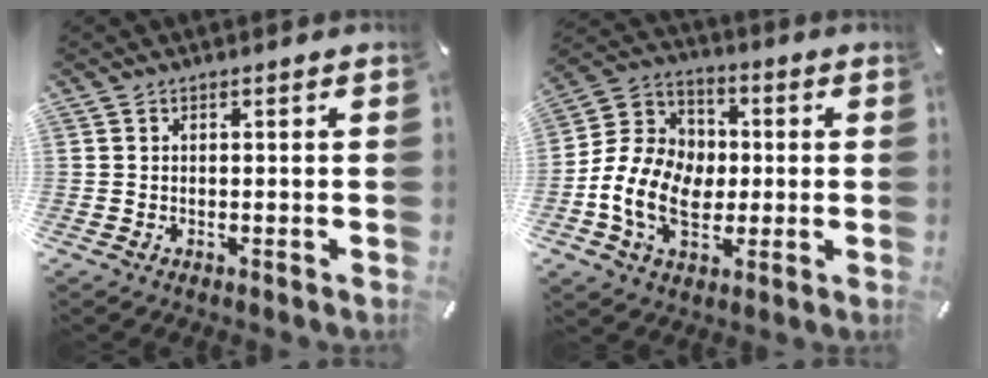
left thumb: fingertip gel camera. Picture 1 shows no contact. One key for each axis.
{"total": 14.2, "fx": -2.4, "fy": 11.3, "fz": 8.3, "tx": -0.201, "ty": 0.020, "tz": -0.039}